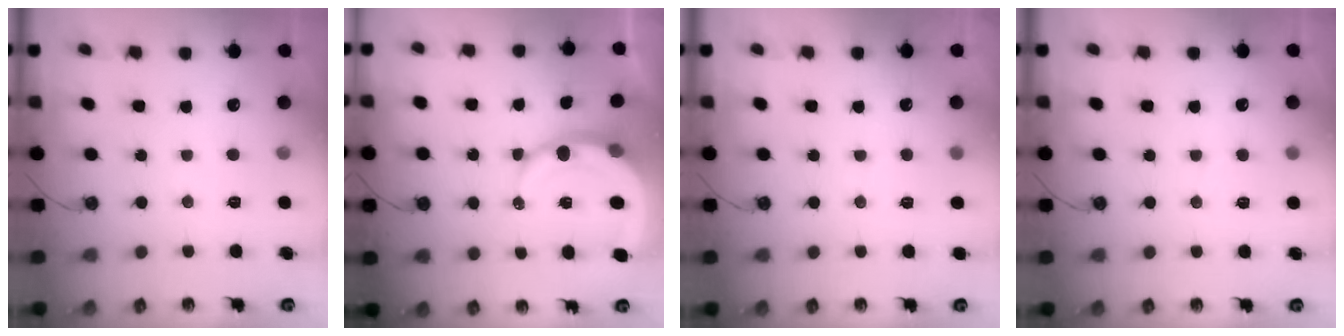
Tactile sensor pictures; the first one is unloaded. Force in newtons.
{"total": 10.1, "press": 10.0, "slide": 1.3}
{"total": 2.6, "press": 2.4, "slide": 0.9}
{"total": 4.4, "press": 4.4, "slide": 0.5}